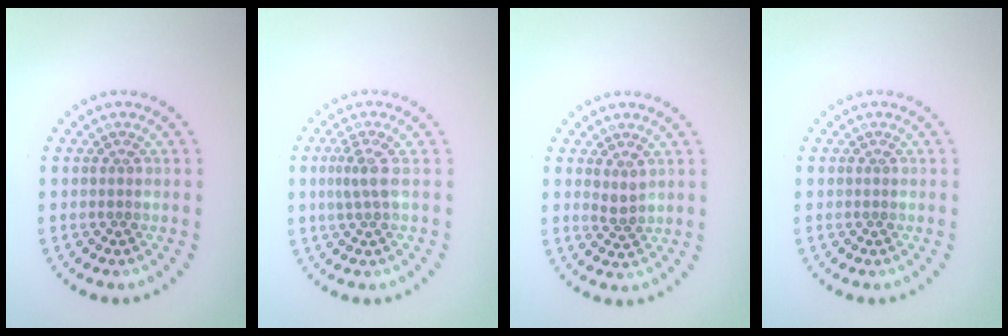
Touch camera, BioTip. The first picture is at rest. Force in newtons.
{"total": 1.7, "press": 1.4, "slide": 1.0}
{"total": 1.2, "press": 1.0, "slide": 0.7}
{"total": 0.0}